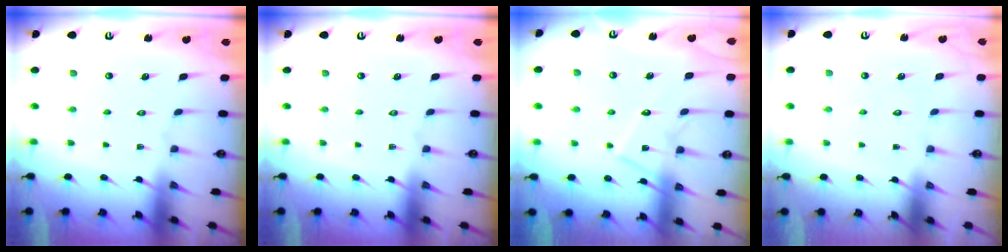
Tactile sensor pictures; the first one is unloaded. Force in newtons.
{"total": 0.0}
{"total": 11.6, "press": 11.5, "slide": 0.8}
{"total": 1.5, "press": 1.5, "slide": 0.0}